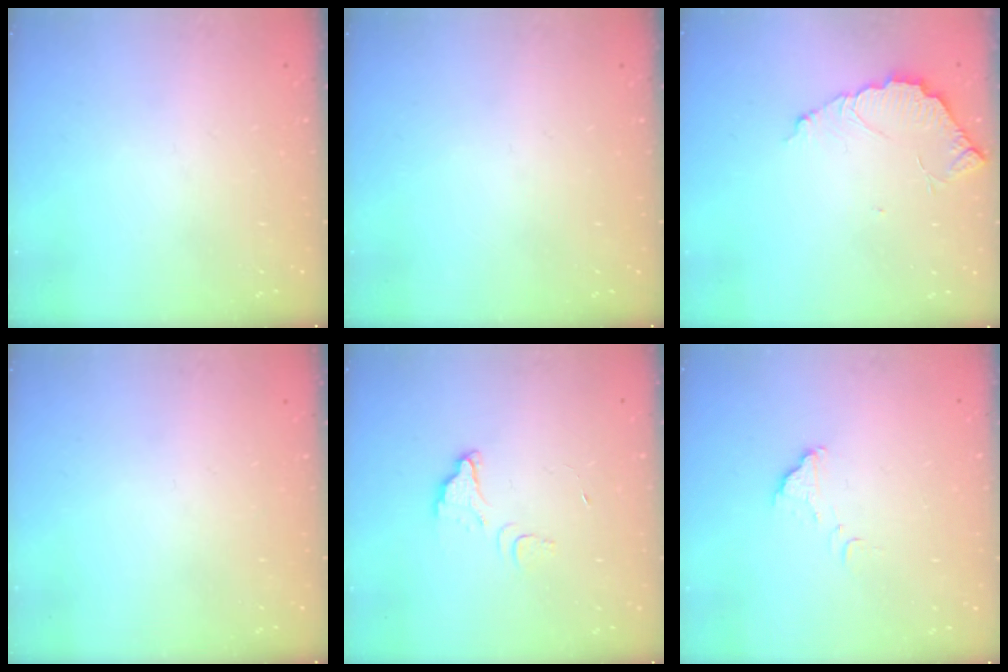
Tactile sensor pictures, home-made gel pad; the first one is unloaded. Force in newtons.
{"total": 0.0}
{"total": 4.3, "press": 4.3, "slide": 0.2}
{"total": 0.0}
{"total": 4.7, "press": 4.7, "slide": 0.5}
{"total": 2.4, "press": 2.4, "slide": 0.1}